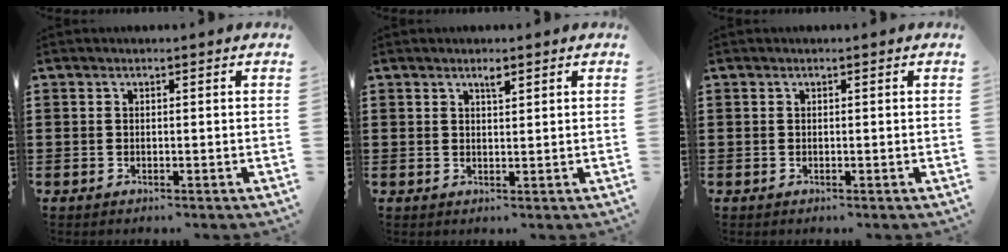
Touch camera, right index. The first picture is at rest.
{"total": 1.5, "force": [1.1, 0.4, 1.0], "torque": [-0.014, -0.001, 0.016]}
{"total": 0.0}